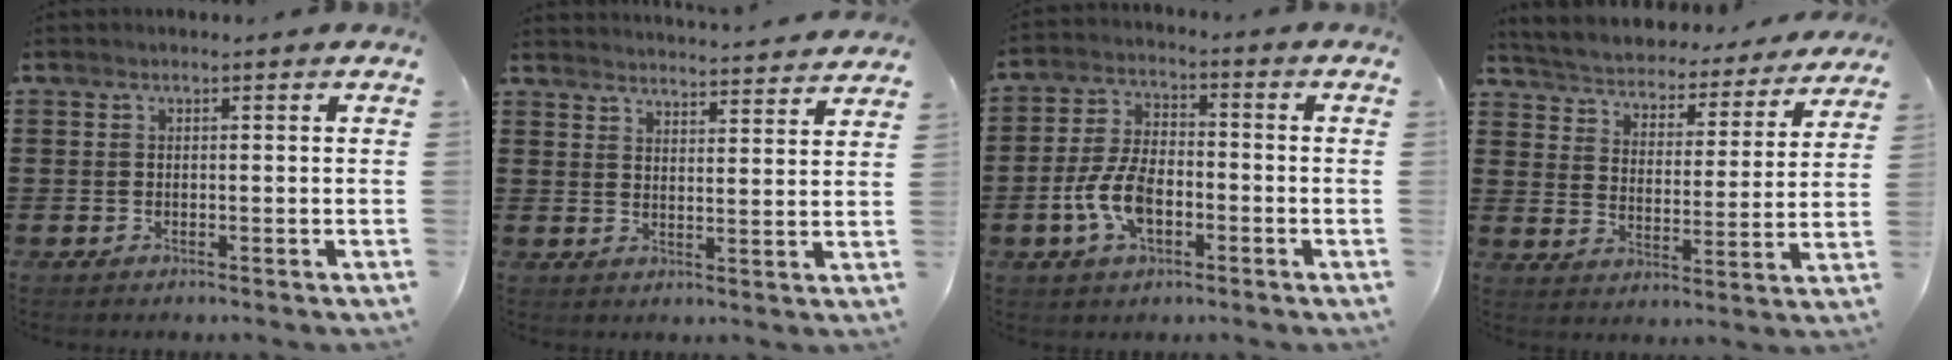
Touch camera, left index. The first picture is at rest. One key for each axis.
{"total": 3.6, "fx": 3.6, "fy": -0.6, "fz": -0.1, "tx": -0.004, "ty": -0.030, "tz": 0.060}
{"total": 8.1, "fx": -2.7, "fy": 4.3, "fz": 6.3, "tx": -0.154, "ty": -0.001, "tz": -0.057}
{"total": 3.5, "fx": 3.5, "fy": 0.3, "fz": 0.0, "tx": -0.026, "ty": -0.036, "tz": 0.050}